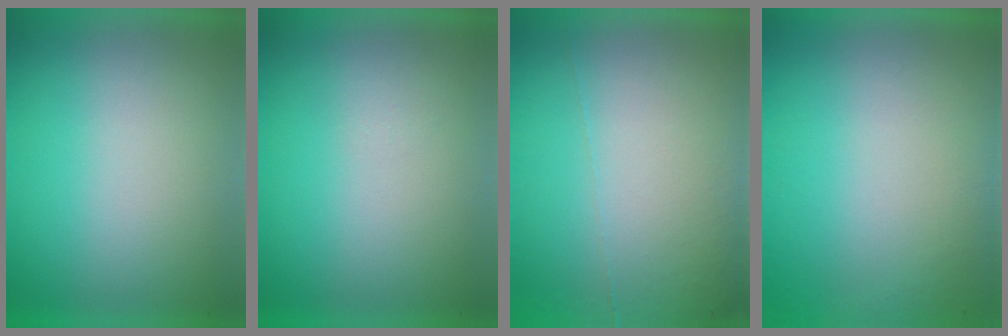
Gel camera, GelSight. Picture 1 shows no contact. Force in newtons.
{"total": 1.3}
{"total": 4.4}
{"total": 2.8}